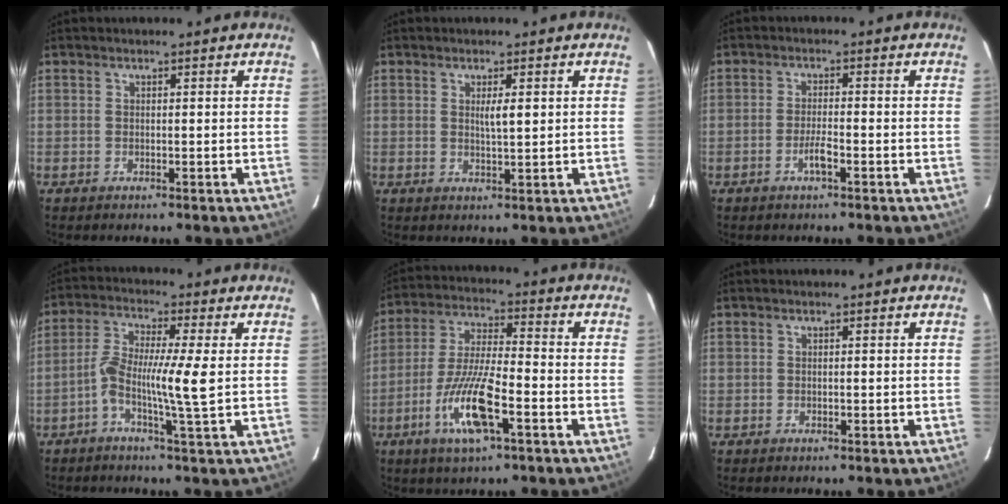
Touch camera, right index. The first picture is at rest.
{"total": 2.5, "force": [0.7, 0.2, 2.4], "torque": [-0.042, -0.003, 0.010]}
{"total": 2.8, "force": [-1.4, 0.3, 2.4], "torque": [-0.046, 0.000, -0.027]}
{"total": 8.2, "force": [-1.2, -0.2, 8.1], "torque": [-0.157, 0.007, -0.030]}
{"total": 12.1, "force": [-5.1, 2.0, 10.8], "torque": [-0.217, -0.011, -0.094]}
{"total": 0.0}